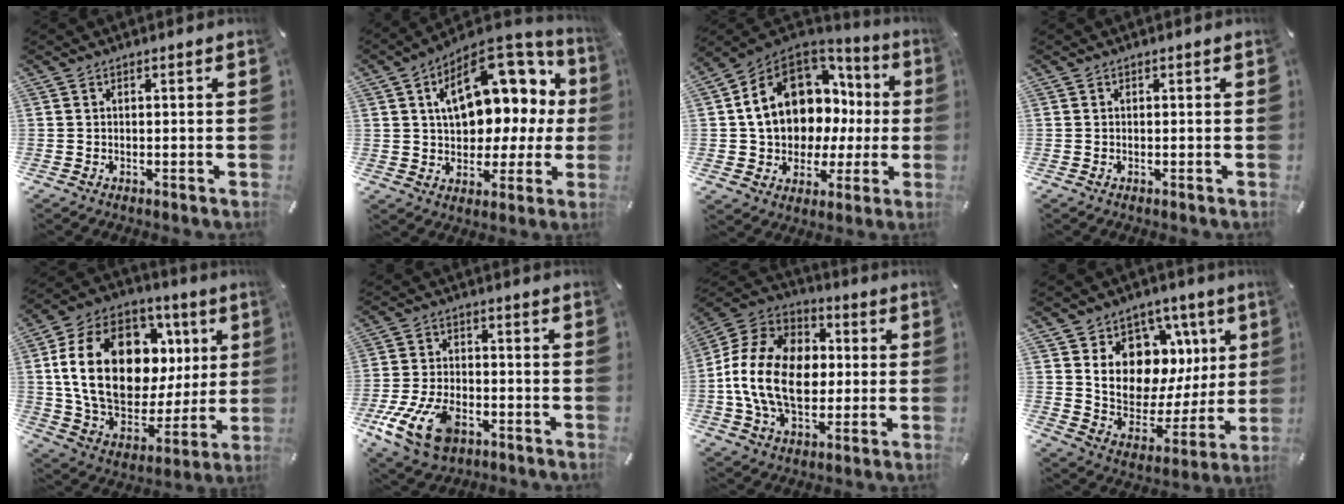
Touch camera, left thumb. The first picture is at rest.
{"total": 18.8, "force": [6.0, 11.0, 14.0], "torque": [-0.196, -0.034, 0.103]}
{"total": 16.2, "force": [4.1, 12.5, 9.5], "torque": [-0.186, -0.030, 0.076]}
{"total": 0.0}
{"total": 24.4, "force": [4.9, 16.8, 17.0], "torque": [-0.317, -0.008, 0.091]}
{"total": 13.8, "force": [-6.4, 8.4, 9.0], "torque": [-0.189, 0.028, -0.110]}
{"total": 17.7, "force": [-1.9, 13.1, 11.7], "torque": [-0.249, 0.029, -0.030]}
{"total": 12.3, "force": [4.5, 10.4, 4.7], "torque": [-0.053, -0.064, 0.085]}